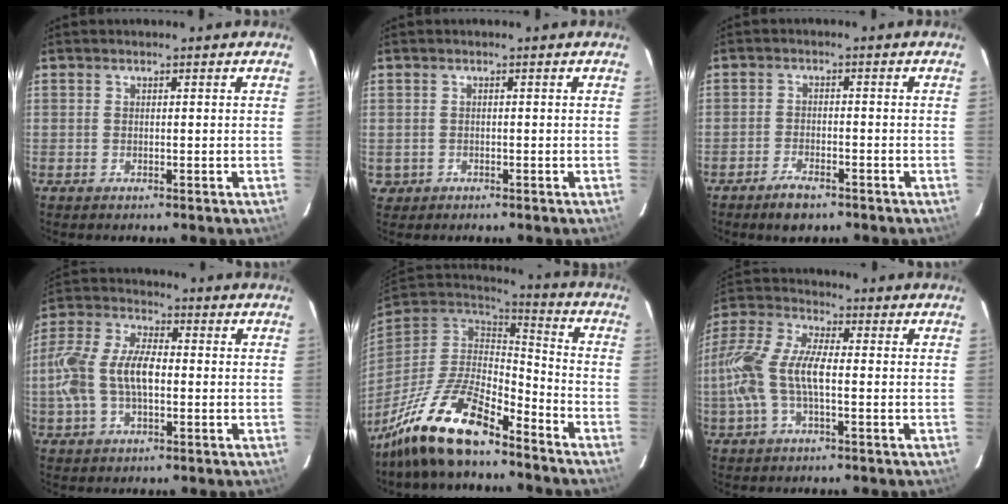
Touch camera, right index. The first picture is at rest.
{"total": 1.8, "force": [-0.4, 1.8, 0.2], "torque": [-0.006, 0.002, -0.002]}
{"total": 4.7, "force": [-3.5, 1.9, 2.4], "torque": [-0.061, -0.001, -0.061]}
{"total": 11.9, "force": [-1.2, 6.2, 10.1], "torque": [-0.217, 0.014, -0.023]}
{"total": 19.4, "force": [-14.1, 5.9, 11.9], "torque": [-0.248, -0.018, -0.262]}
{"total": 12.8, "force": [-1.8, 4.8, 11.8], "torque": [-0.253, 0.008, -0.040]}